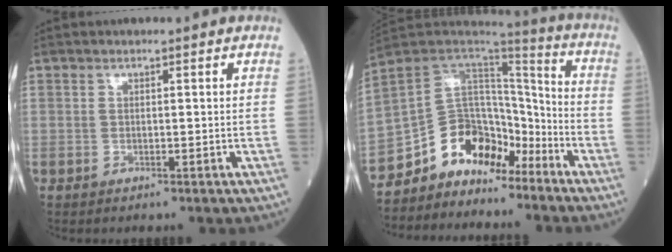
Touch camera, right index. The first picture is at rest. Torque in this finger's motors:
{"motor_torque": [0.55, -0.18, 0.54, 0.04]}